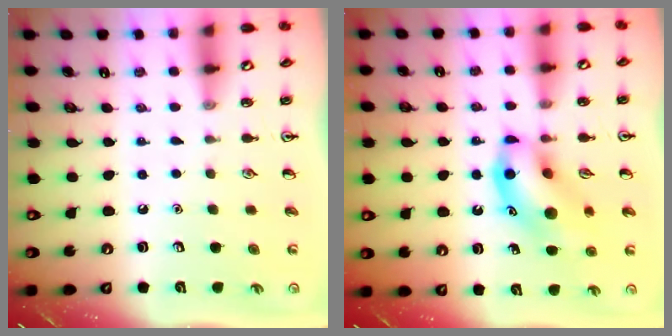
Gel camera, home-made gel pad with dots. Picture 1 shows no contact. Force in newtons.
{"total": 12.6, "press": 12.3, "slide": 2.7}